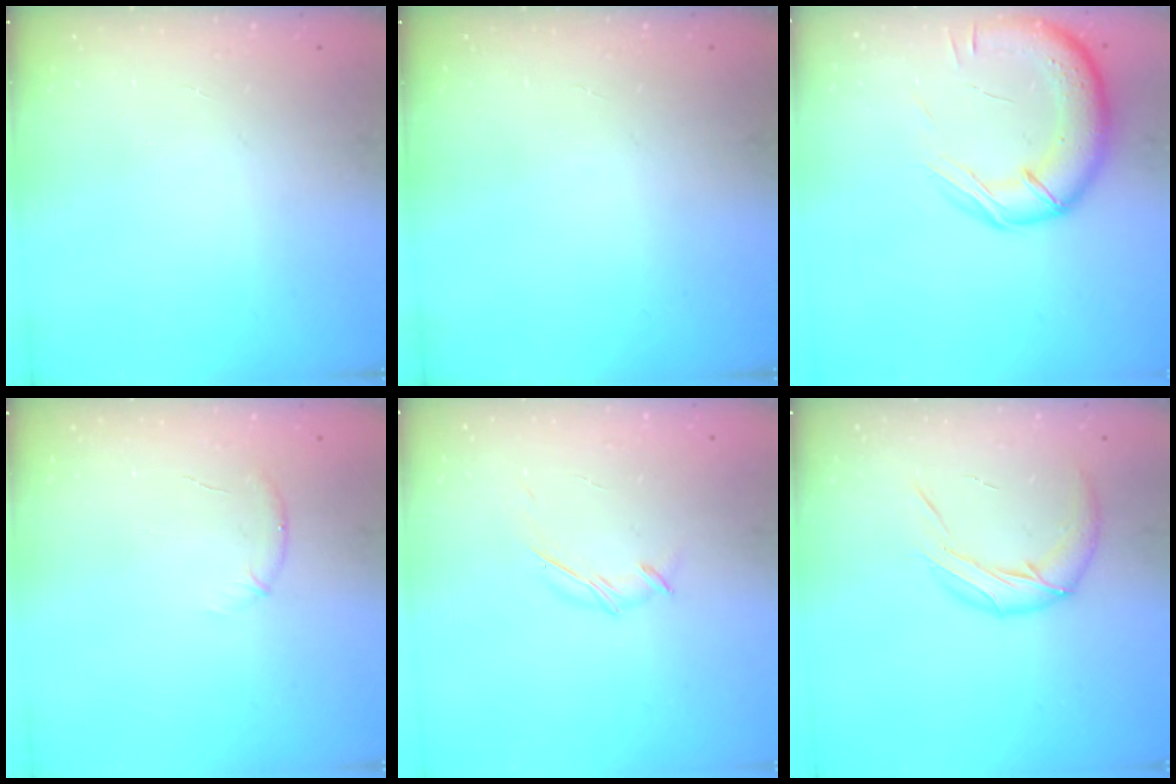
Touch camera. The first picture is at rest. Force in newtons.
{"total": 0.0}
{"total": 16.7, "press": 16.5, "slide": 2.5}
{"total": 5.8, "press": 5.4, "slide": 2.2}
{"total": 4.7, "press": 4.5, "slide": 1.1}
{"total": 11.2, "press": 10.9, "slide": 2.4}